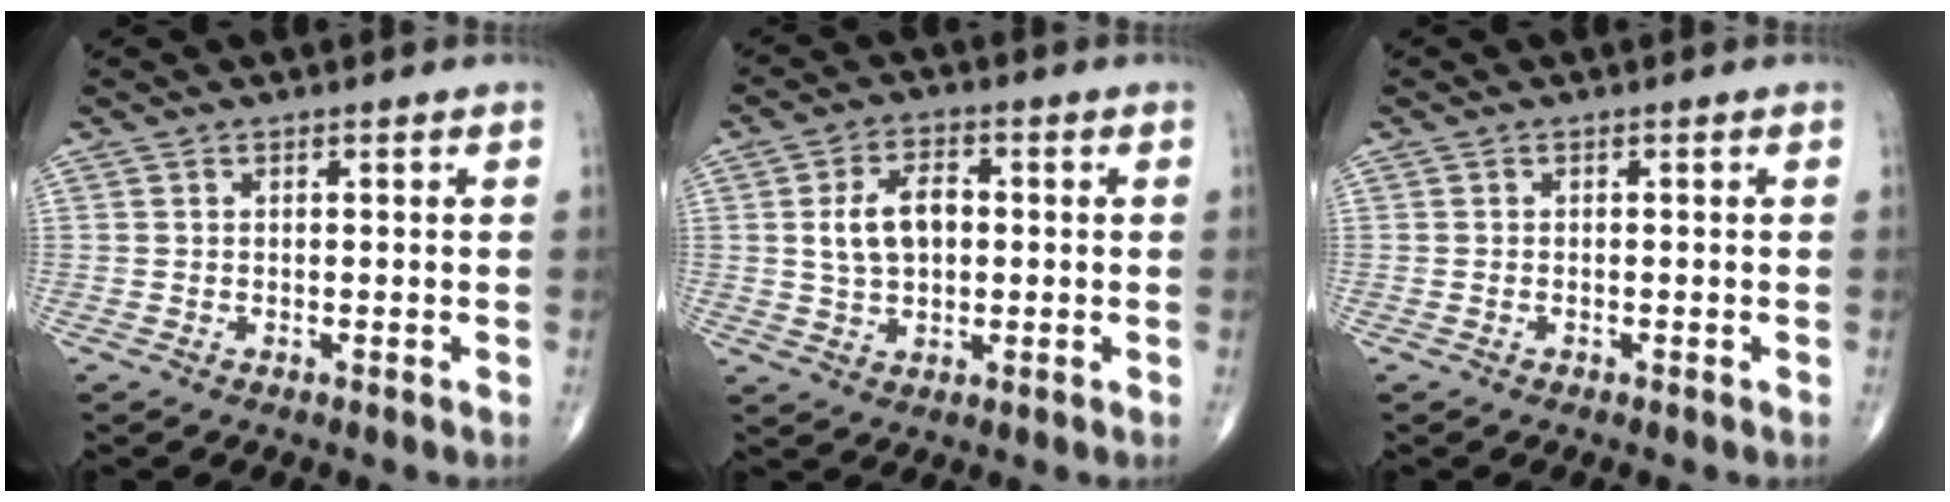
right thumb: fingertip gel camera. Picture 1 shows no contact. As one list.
[{"total": 7.9, "force": [0.7, 5.0, 6.1], "torque": [-0.096, 0.011, 0.012]}, {"total": 0.0}]